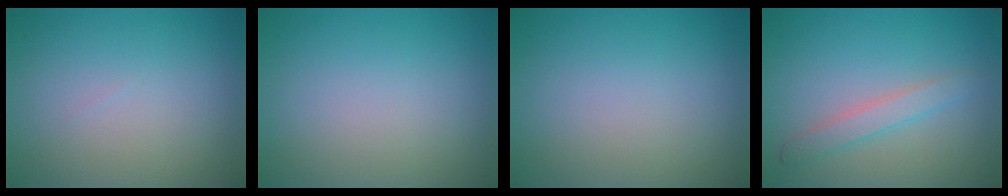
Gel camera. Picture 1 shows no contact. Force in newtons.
{"total": 0.0}
{"total": 0.0}
{"total": 2.1, "press": 2.1, "slide": 0.0}